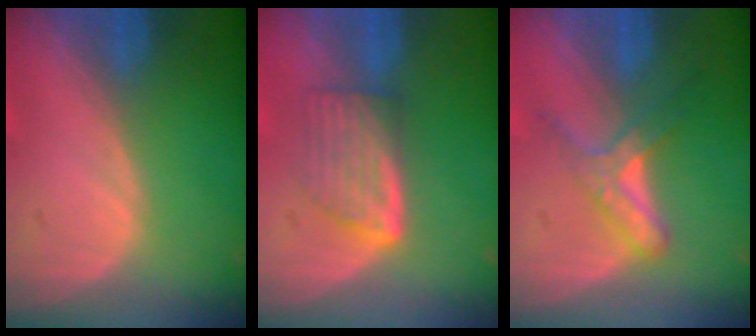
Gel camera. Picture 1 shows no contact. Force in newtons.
{"total": 5.8, "press": 5.3, "slide": 2.3}
{"total": 5.9, "press": 5.1, "slide": 3.0}